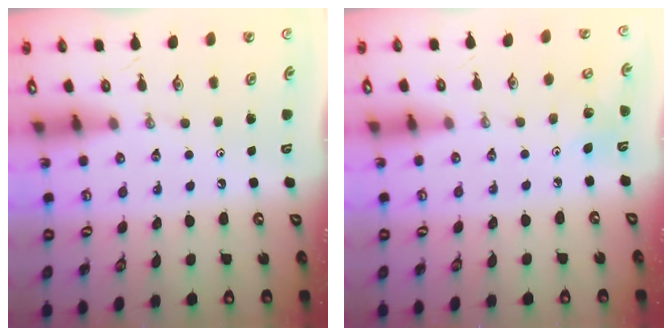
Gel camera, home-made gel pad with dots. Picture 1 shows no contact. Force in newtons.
{"total": 5.5, "press": 5.3, "slide": 1.6}